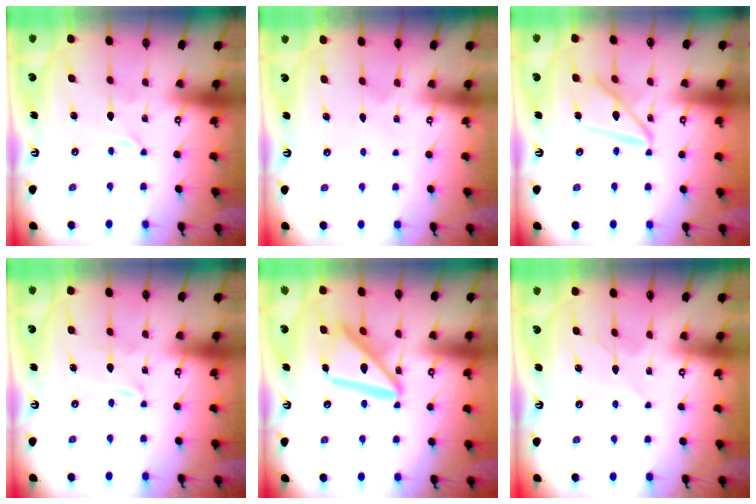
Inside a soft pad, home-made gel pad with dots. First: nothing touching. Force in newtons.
{"total": 3.2, "press": 3.2, "slide": 0.3}
{"total": 12.1, "press": 12.0, "slide": 1.0}
{"total": 2.7, "press": 2.7, "slide": 0.2}
{"total": 15.1, "press": 15.0, "slide": 1.6}
{"total": 3.9, "press": 3.9, "slide": 0.4}